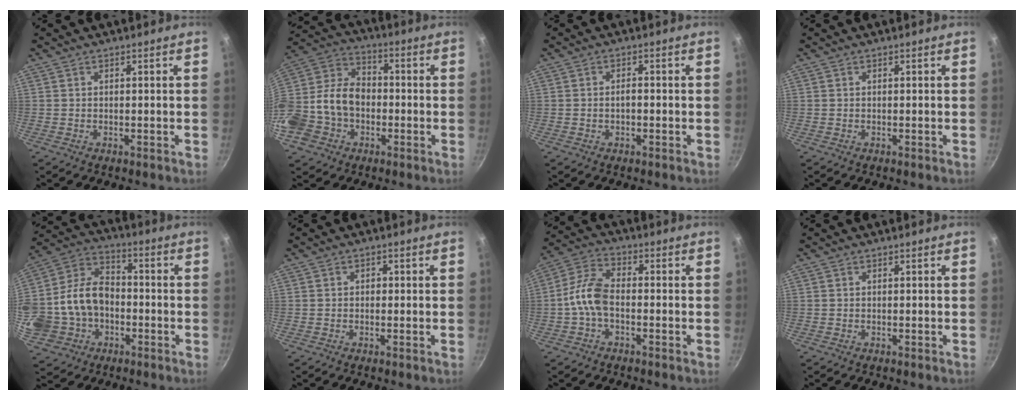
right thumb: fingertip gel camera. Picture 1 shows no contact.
{"total": 19.5, "force": [-4.3, 15.1, 11.6], "torque": [-0.234, 0.065, -0.082]}
{"total": 1.9, "force": [-0.4, 1.1, 1.5], "torque": [-0.021, 0.012, -0.007]}
{"total": 0.0}
{"total": 21.2, "force": [-4.0, 16.6, 12.5], "torque": [-0.266, 0.056, -0.068]}
{"total": 1.3, "force": [0.0, 1.1, 0.7], "torque": [-0.006, 0.004, -0.002]}
{"total": 7.7, "force": [-1.8, 4.4, 6.1], "torque": [-0.119, 0.036, -0.048]}
{"total": 0.0}